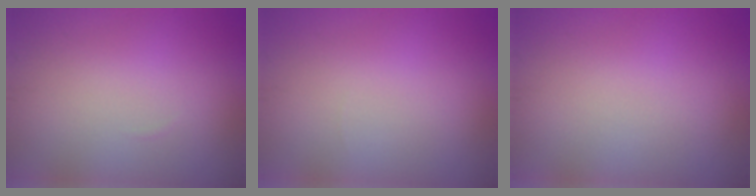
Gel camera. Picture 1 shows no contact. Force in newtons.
{"total": 0.0}
{"total": 0.0}